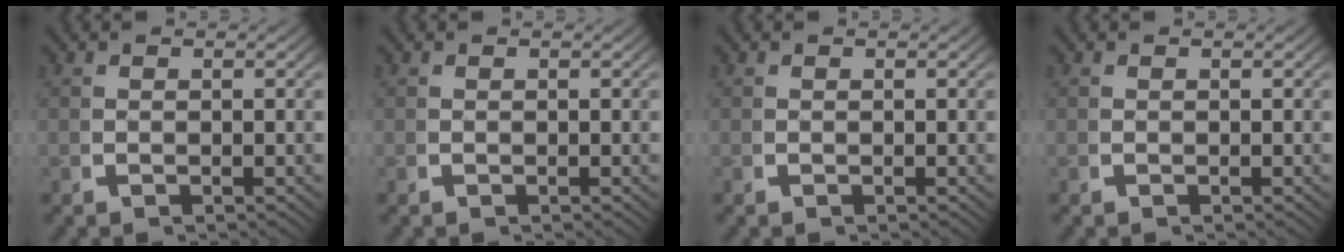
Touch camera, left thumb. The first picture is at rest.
{"total": 0.0}
{"total": 0.0}
{"total": 0.0}